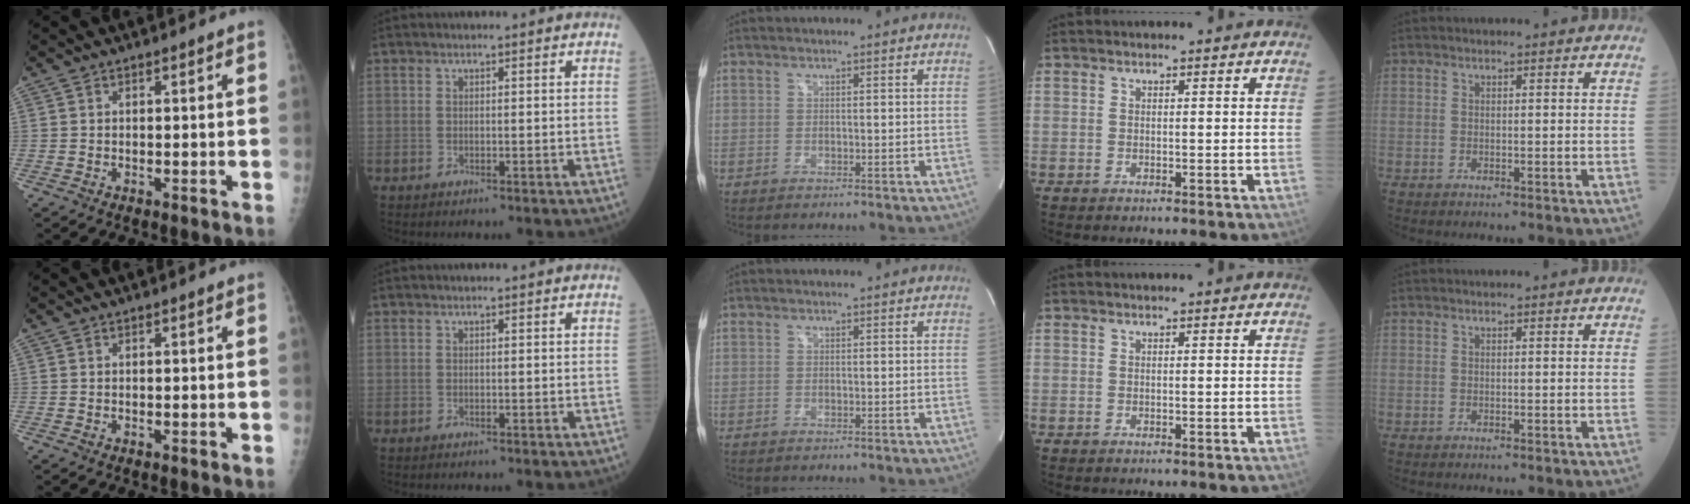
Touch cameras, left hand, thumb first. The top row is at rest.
{}